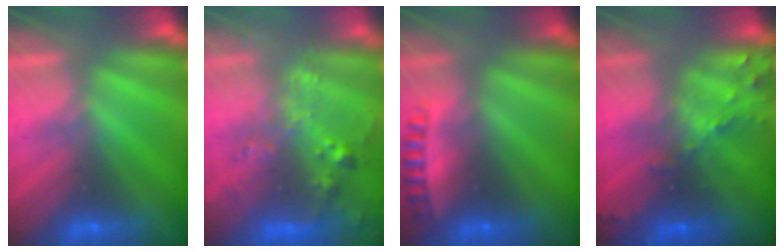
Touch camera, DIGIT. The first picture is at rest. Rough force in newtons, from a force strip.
{"total": 6.0}
{"total": 2.6}
{"total": 9.8}